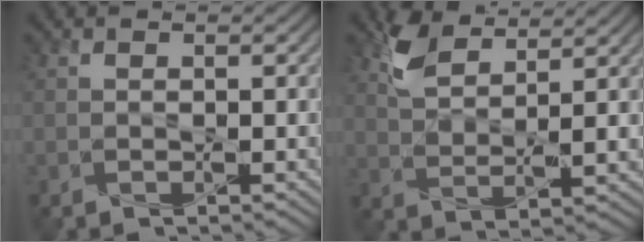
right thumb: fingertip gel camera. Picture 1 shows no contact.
{"total": 6.1, "force": [4.2, 2.0, 4.0], "torque": [-0.095, 0.000, 0.091]}